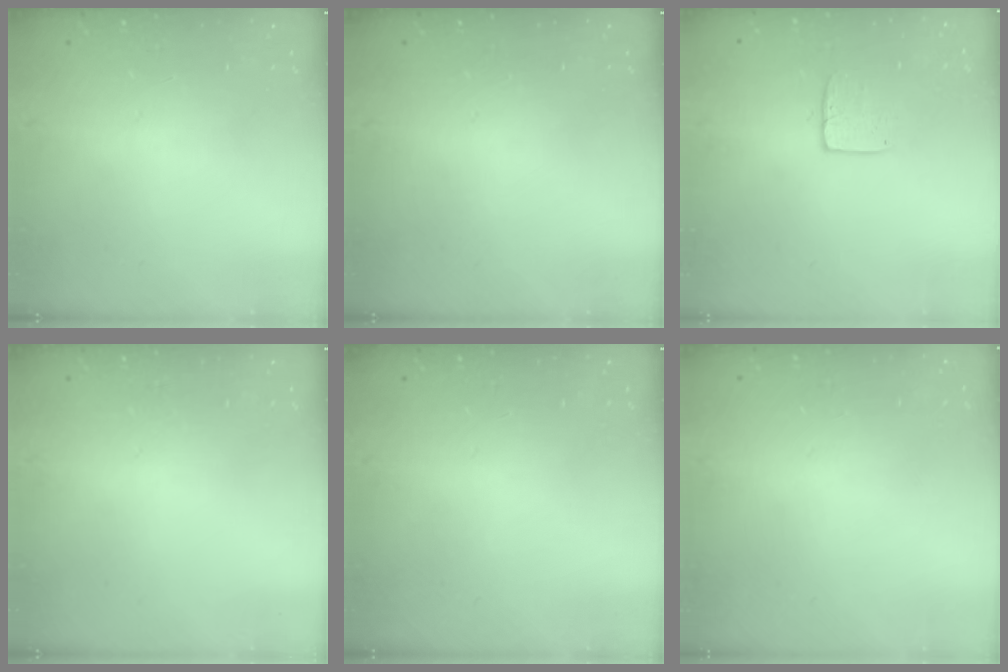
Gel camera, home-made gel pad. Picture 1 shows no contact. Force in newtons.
{"total": 0.0}
{"total": 6.5, "press": 6.5, "slide": 0.4}
{"total": 0.0}
{"total": 0.0}
{"total": 0.0}